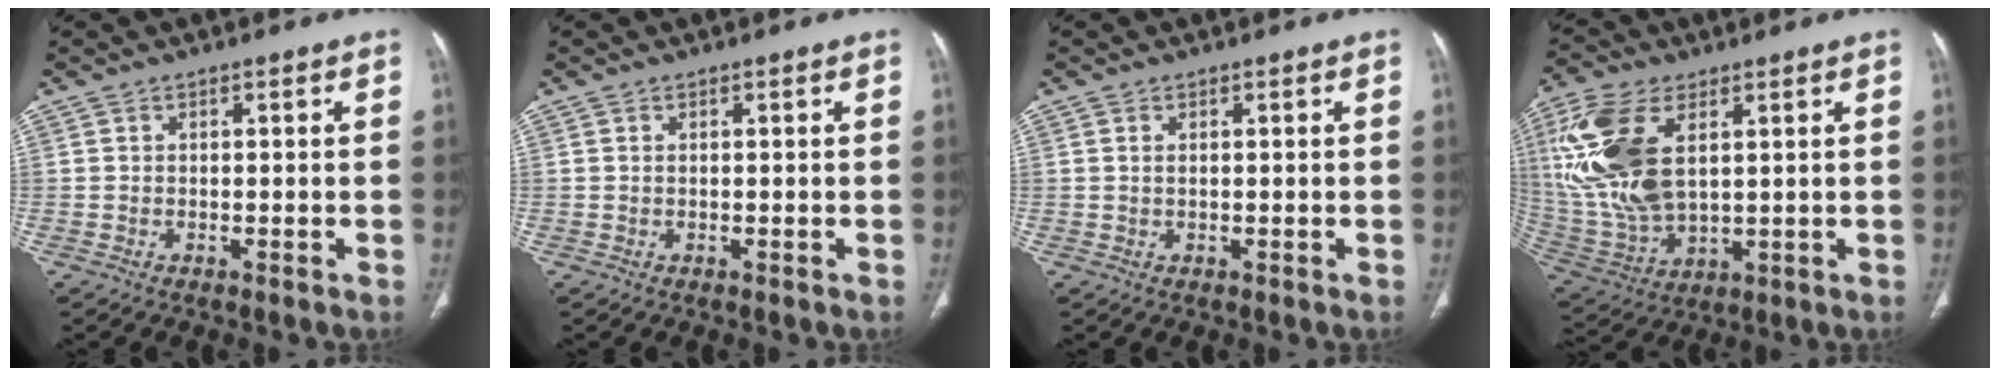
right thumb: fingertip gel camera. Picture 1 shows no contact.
{"total": 0.0}
{"total": 0.6, "force": [0.2, 0.3, 0.5], "torque": [-0.012, 0.001, 0.005]}
{"total": 18.6, "force": [4.9, 10.1, 14.8], "torque": [-0.322, -0.012, 0.102]}